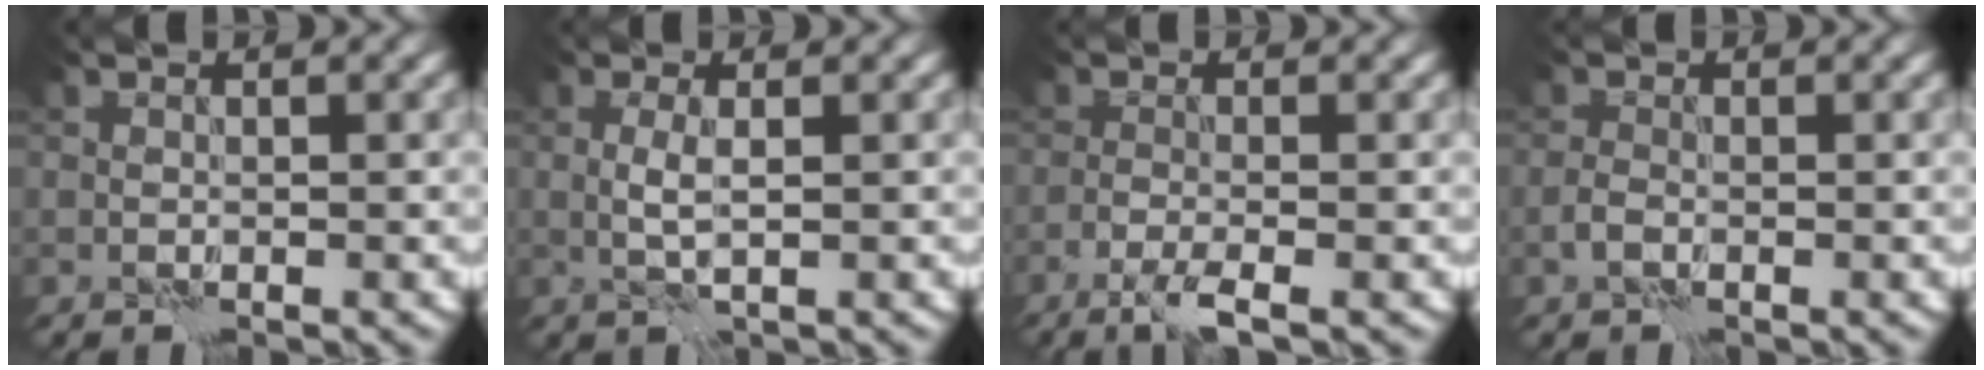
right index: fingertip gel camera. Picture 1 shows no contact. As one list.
[{"total": 1.5, "force": [0.2, 0.1, 1.4], "torque": [-0.033, 0.002, 0.004]}, {"total": 2.7, "force": [-1.6, 0.3, 2.2], "torque": [-0.041, 0.002, -0.040]}, {"total": 1.1, "force": [-0.6, 0.6, 0.7], "torque": [-0.017, 0.003, -0.015]}]